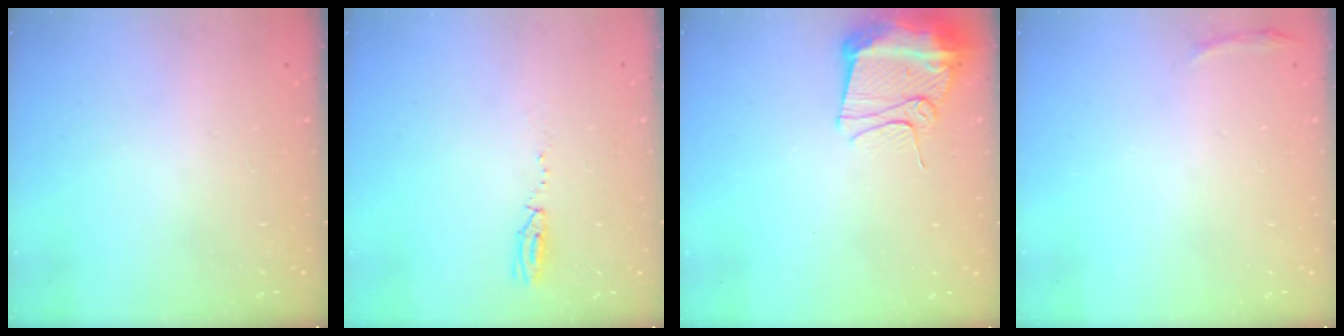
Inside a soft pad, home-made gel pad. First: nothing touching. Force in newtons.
{"total": 17.0, "press": 5.1, "slide": 16.2}
{"total": 12.1, "press": 12.0, "slide": 1.4}
{"total": 3.0, "press": 1.9, "slide": 2.3}